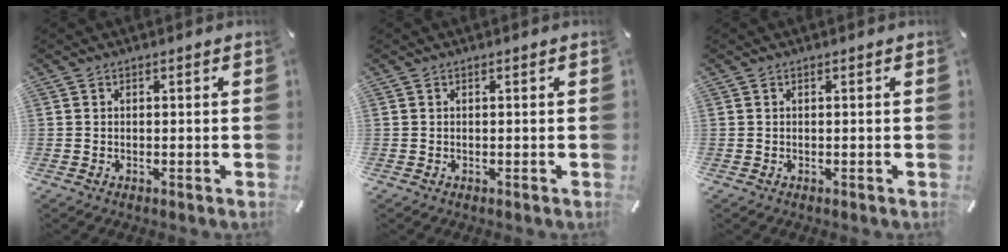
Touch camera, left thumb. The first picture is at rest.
{"total": 0.0}
{"total": 0.0}